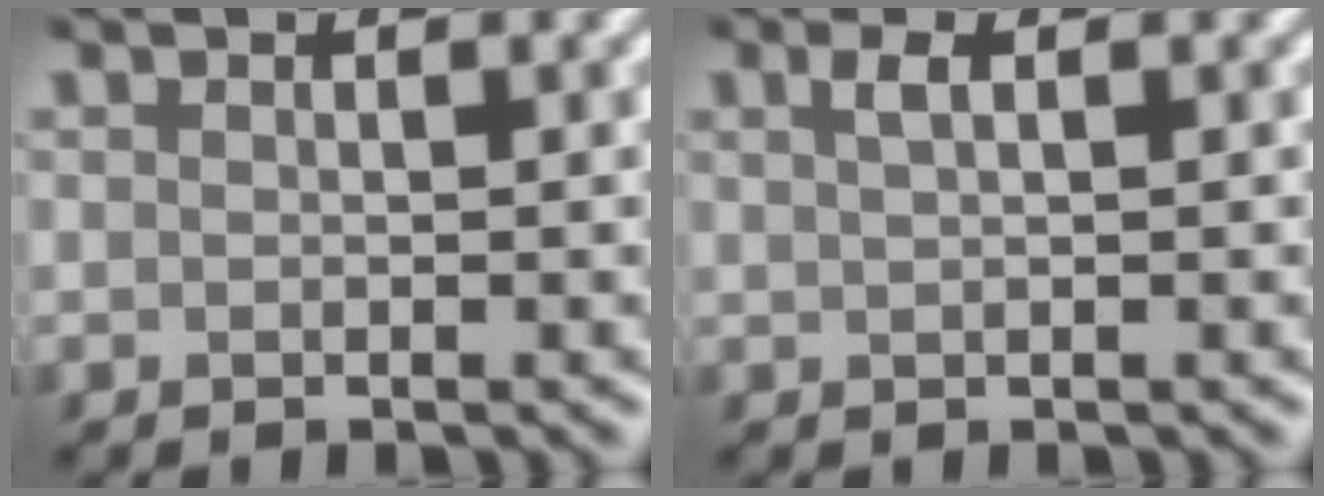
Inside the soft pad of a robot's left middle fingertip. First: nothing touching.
{"total": 1.4, "force": [0.5, 0.5, 1.2], "torque": [-0.023, 0.003, 0.011]}